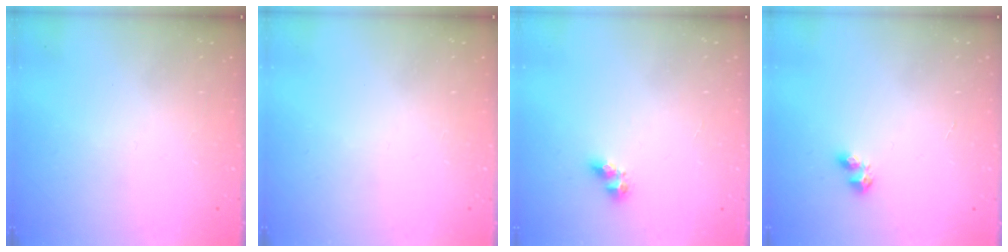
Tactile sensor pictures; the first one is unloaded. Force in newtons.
{"total": 0.0}
{"total": 6.2, "press": 6.2, "slide": 0.5}
{"total": 4.0, "press": 3.9, "slide": 0.7}